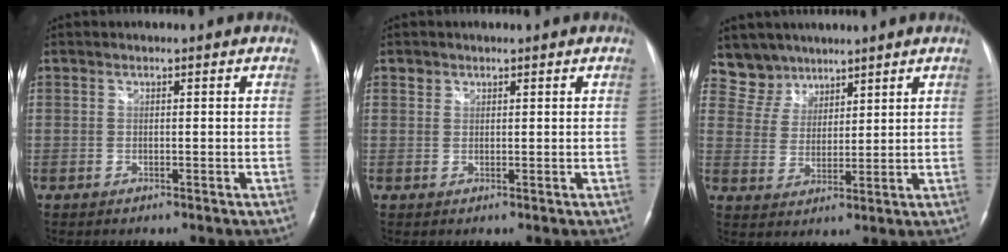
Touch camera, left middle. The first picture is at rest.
{"total": 0.9, "force": [0.6, 0.6, -0.1], "torque": [0.007, 0.002, 0.006]}
{"total": 5.8, "force": [4.8, 3.1, -0.7], "torque": [0.012, 0.004, 0.100]}